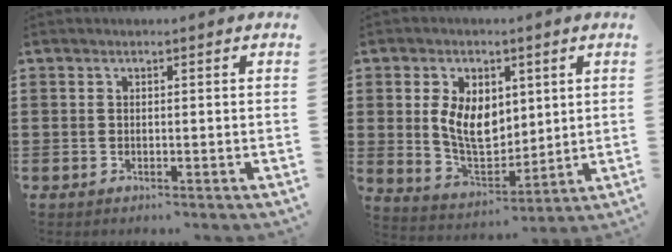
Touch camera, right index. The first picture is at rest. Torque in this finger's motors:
{"motor_torque": [1.23, 0.27, 0.98, 0.20]}